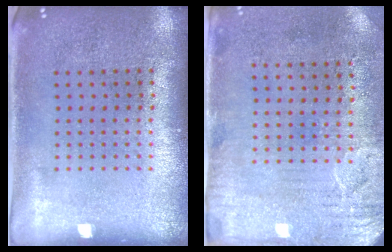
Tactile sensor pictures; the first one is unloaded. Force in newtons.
{"total": 3.3, "press": 2.7, "slide": 2.0}